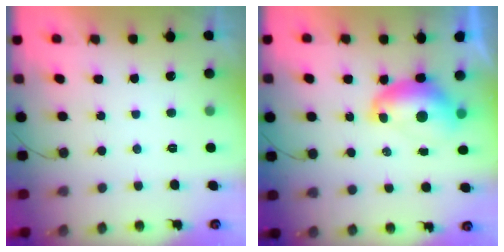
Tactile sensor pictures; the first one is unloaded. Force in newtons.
{"total": 8.2, "press": 8.1, "slide": 0.9}